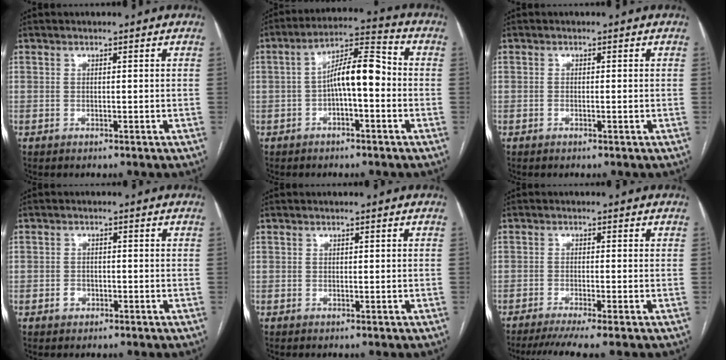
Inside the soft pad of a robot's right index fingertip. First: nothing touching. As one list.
[{"total": 8.7, "force": [-1.1, 2.3, 8.3], "torque": [-0.146, 0.032, -0.020]}, {"total": 0.6, "force": [-0.1, 0.1, 0.6], "torque": [-0.008, 0.003, 0.000]}, {"total": 1.7, "force": [-0.8, 1.4, 0.6], "torque": [-0.006, 0.006, -0.013]}, {"total": 0.0}, {"total": 5.5, "force": [-4.1, -0.6, 3.5], "torque": [-0.051, -0.008, -0.067]}]